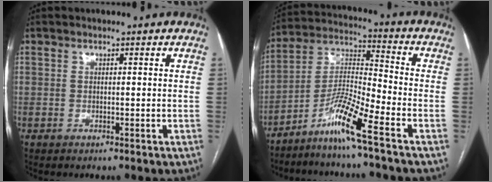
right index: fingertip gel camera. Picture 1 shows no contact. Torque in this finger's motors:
{"motor_torque": [0.31, -0.53, 0.03, -0.01]}